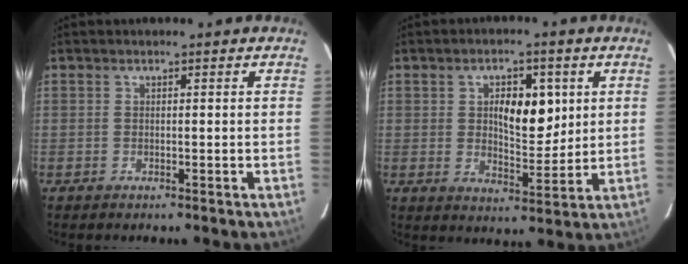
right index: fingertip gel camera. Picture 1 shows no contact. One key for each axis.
{"total": 8.1, "fx": 2.1, "fy": 3.7, "fz": 6.9, "tx": -0.106, "ty": 0.005, "tz": 0.041}